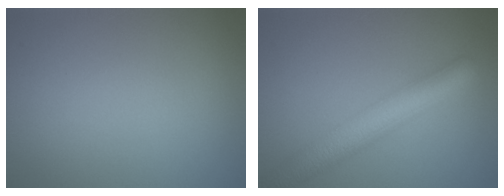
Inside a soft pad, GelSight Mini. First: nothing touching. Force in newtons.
{"total": 5.8, "press": 5.8, "slide": 0.2}